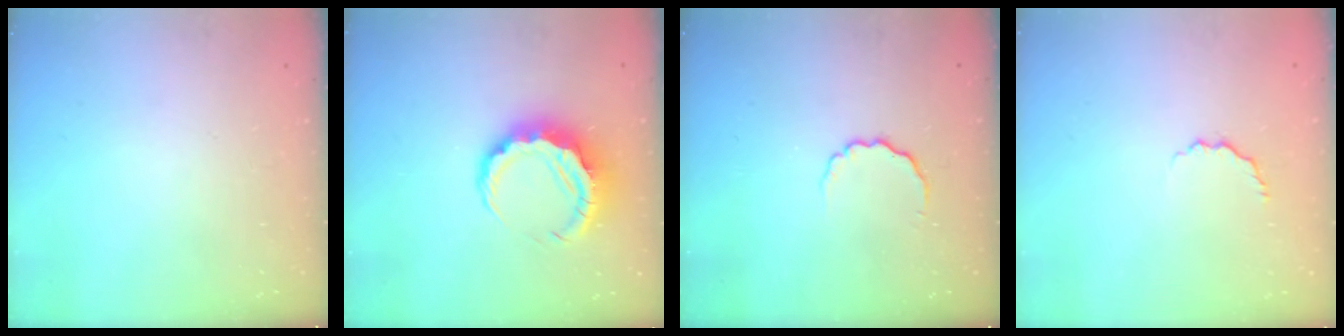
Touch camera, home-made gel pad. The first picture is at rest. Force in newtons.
{"total": 8.9, "press": 8.8, "slide": 1.1}
{"total": 3.0, "press": 2.9, "slide": 0.7}
{"total": 4.4, "press": 4.3, "slide": 1.0}